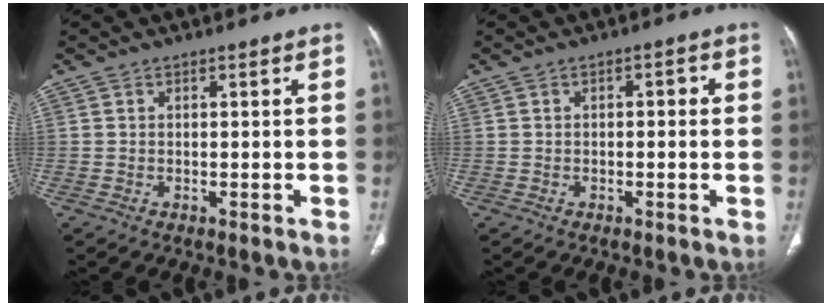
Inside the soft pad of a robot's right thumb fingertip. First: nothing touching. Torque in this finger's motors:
{"motor_torque": [-0.26, 0.03, 0.13, 0.36, -0.01]}